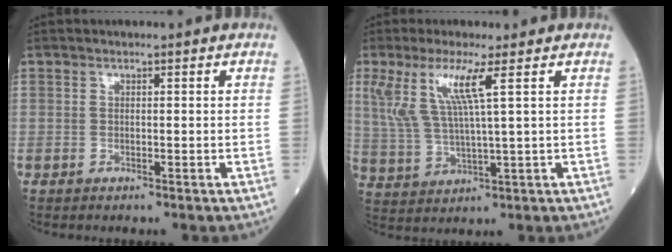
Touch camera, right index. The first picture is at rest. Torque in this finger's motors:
{"motor_torque": [1.15, 0.71, 0.48, 0.18]}